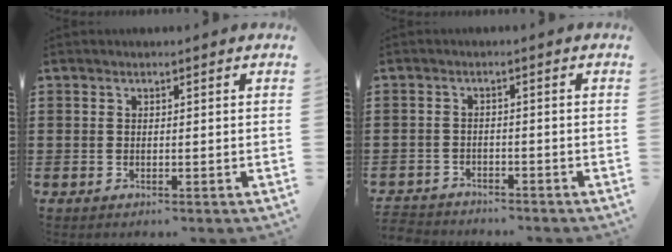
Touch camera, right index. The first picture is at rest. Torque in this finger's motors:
{"motor_torque": [-1.19, 0.95, -1.05, 0.03]}